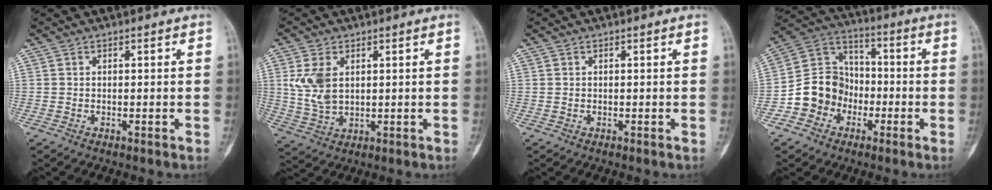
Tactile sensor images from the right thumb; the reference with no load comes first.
{"total": 7.4, "force": [1.9, 4.6, 5.5], "torque": [-0.108, -0.004, 0.047]}
{"total": 0.0}
{"total": 11.9, "force": [-4.4, 10.4, 3.9], "torque": [-0.029, 0.063, -0.084]}